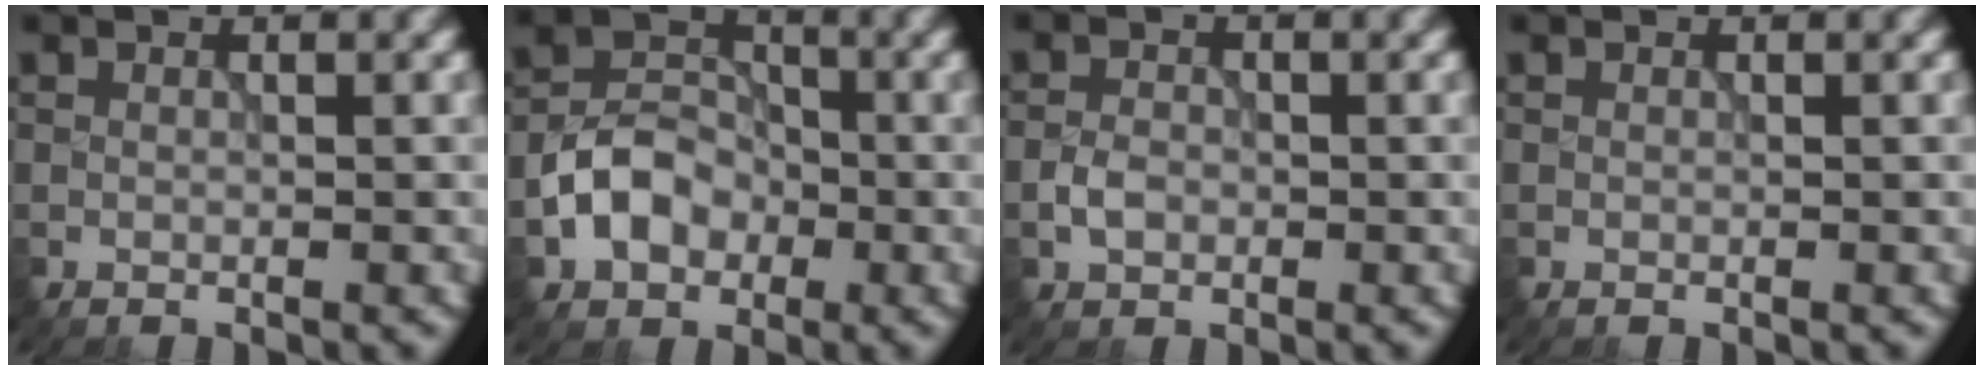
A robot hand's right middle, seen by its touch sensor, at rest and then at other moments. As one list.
[{"total": 4.8, "force": [-1.8, 3.7, 2.5], "torque": [-0.043, 0.006, -0.038]}, {"total": 1.8, "force": [-0.6, 1.4, 1.1], "torque": [-0.021, 0.002, -0.016]}, {"total": 0.0}]